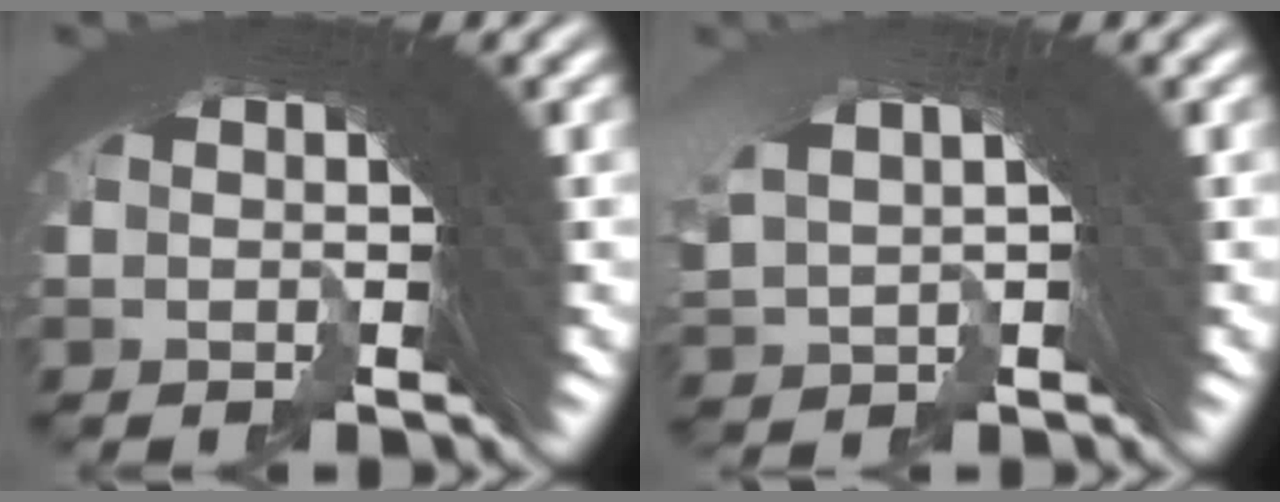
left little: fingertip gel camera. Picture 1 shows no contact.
{"total": 1.9, "force": [1.9, 0.3, -0.4], "torque": [0.017, 0.008, 0.037]}